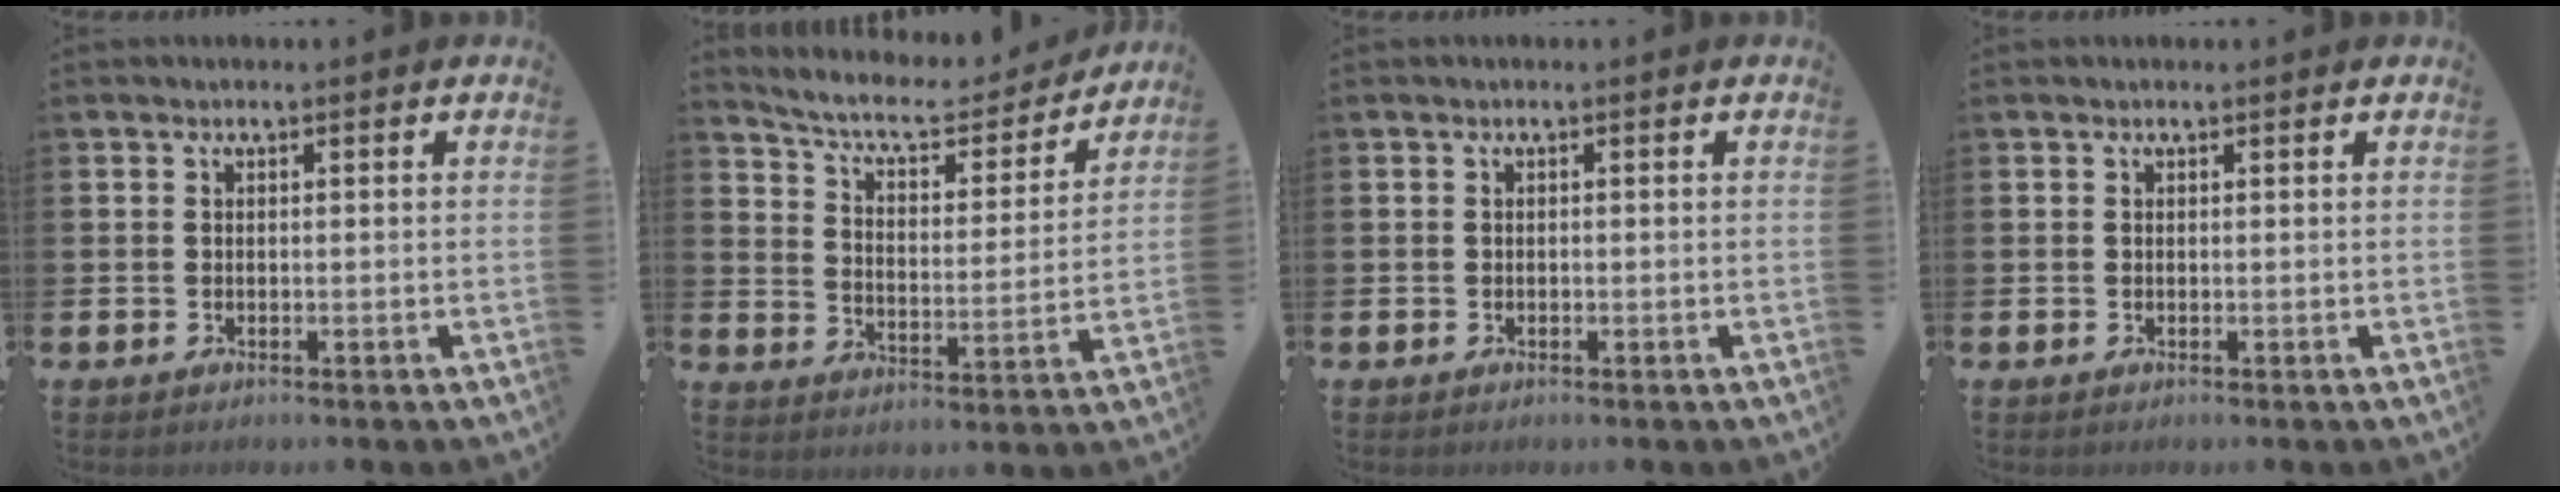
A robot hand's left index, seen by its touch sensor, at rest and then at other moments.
{"total": 7.5, "force": [6.8, 1.9, 2.7], "torque": [-0.082, -0.045, 0.113]}
{"total": 0.0}
{"total": 0.0}